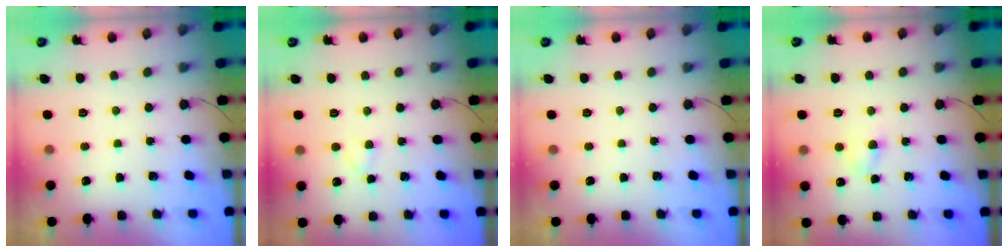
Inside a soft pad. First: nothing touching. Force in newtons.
{"total": 1.8, "press": 1.5, "slide": 0.9}
{"total": 0.0}
{"total": 4.0, "press": 3.8, "slide": 1.0}